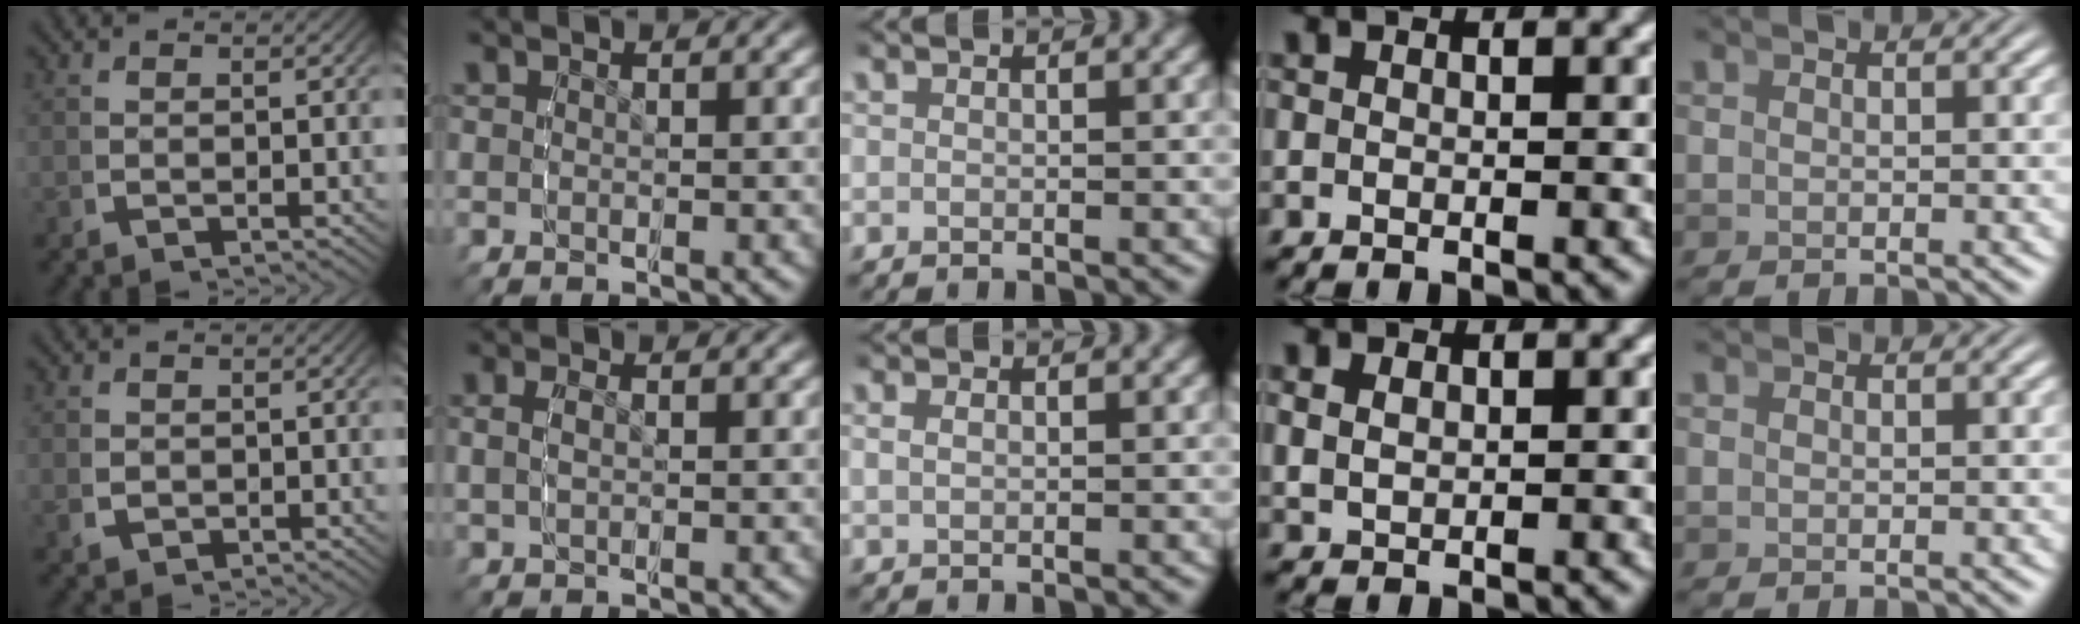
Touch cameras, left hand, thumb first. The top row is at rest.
{"thumb": {"total": 1.8, "force": [0.0, 1.6, 0.9], "torque": [-0.020, -0.008, 0.005]}, "index": {"total": 1.3, "force": [0.3, 0.6, 1.1], "torque": [-0.026, 0.002, 0.005]}, "middle": {"total": 0.6, "force": [0.2, 0.4, 0.4], "torque": [-0.011, 0.002, 0.004]}, "ring": {"total": 1.5, "force": [0.8, 1.0, 0.7], "torque": [-0.024, -0.006, 0.027]}}